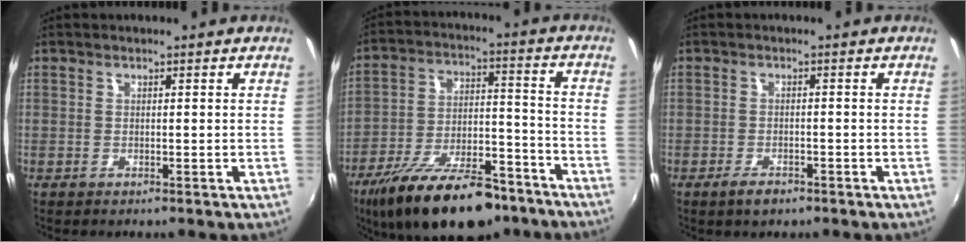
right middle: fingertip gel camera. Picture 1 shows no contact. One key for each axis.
{"total": 22.2, "fx": -16.0, "fy": 8.6, "fz": 12.8, "tx": -0.231, "ty": -0.017, "tz": -0.243}
{"total": 2.9, "fx": -2.1, "fy": 1.3, "fz": 1.6, "tx": -0.039, "ty": -0.007, "tz": -0.040}